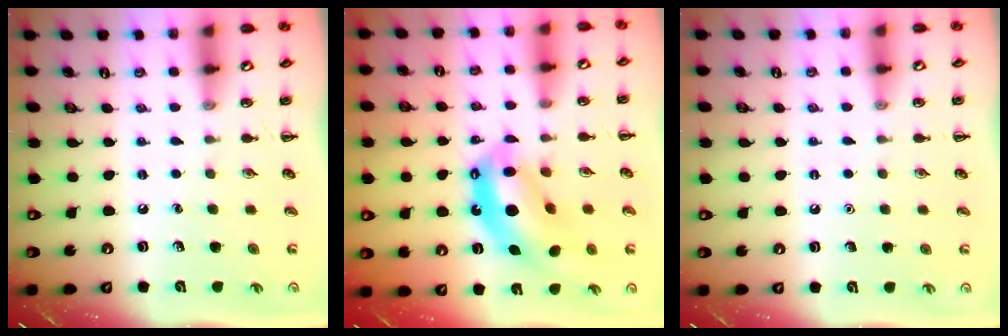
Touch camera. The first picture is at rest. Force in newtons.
{"total": 12.4, "press": 12.0, "slide": 3.2}
{"total": 1.6, "press": 1.5, "slide": 0.1}